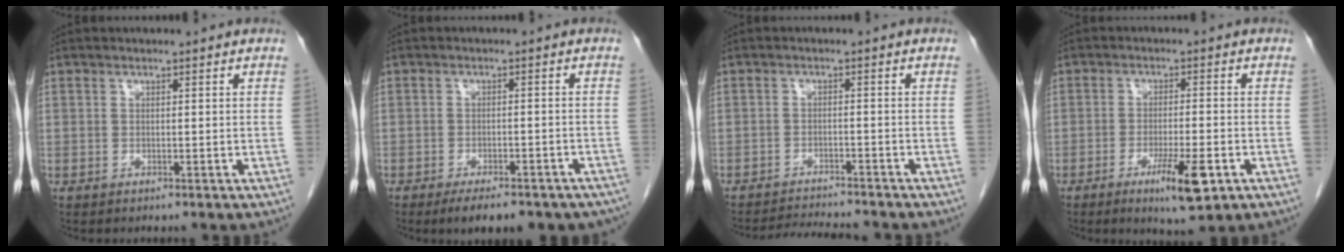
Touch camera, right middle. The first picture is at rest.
{"total": 12.4, "force": [-10.0, 4.1, 6.1], "torque": [-0.064, 0.007, -0.120]}
{"total": 6.6, "force": [-6.5, 0.1, 1.4], "torque": [-0.022, -0.008, -0.105]}
{"total": 7.2, "force": [-3.5, 0.9, 6.3], "torque": [-0.106, -0.013, -0.050]}